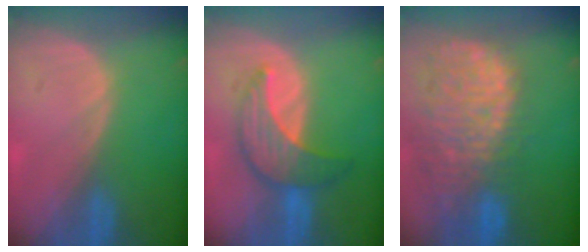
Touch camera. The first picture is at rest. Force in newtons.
{"total": 7.1, "press": 7.1, "slide": 0.1}
{"total": 14.4, "press": 11.8, "slide": 8.2}